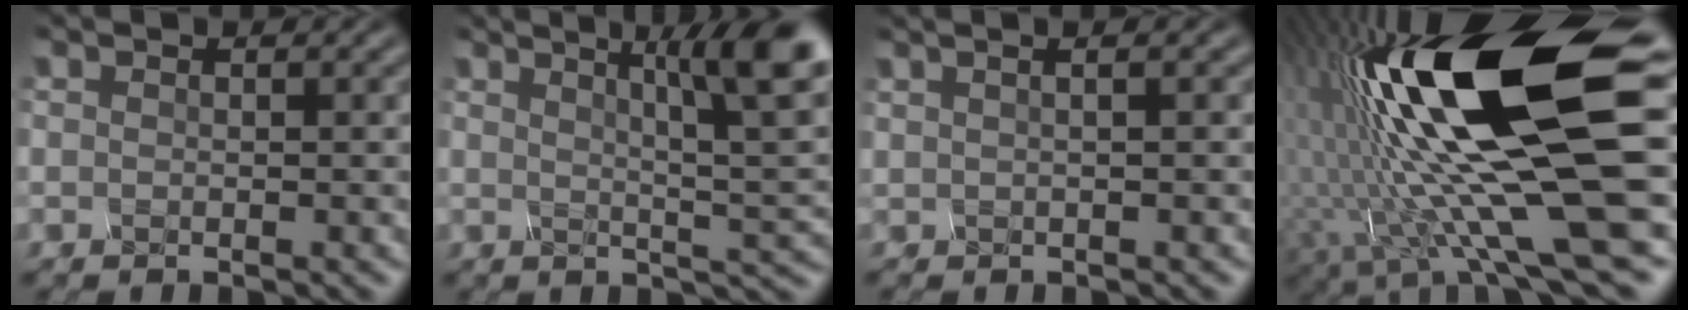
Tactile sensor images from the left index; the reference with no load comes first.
{"total": 9.0, "force": [3.1, 1.0, 8.4], "torque": [-0.096, 0.011, 0.070]}
{"total": 2.3, "force": [1.2, 0.7, 1.9], "torque": [-0.011, 0.023, -0.003]}
{"total": 17.5, "force": [2.4, 4.3, 16.8], "torque": [-0.322, 0.013, 0.062]}